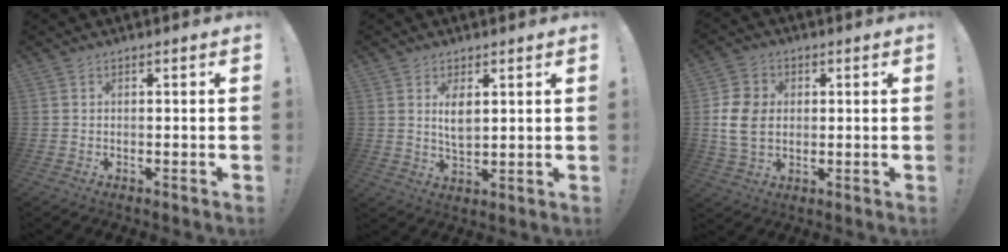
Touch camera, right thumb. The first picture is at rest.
{"total": 5.3, "force": [2.0, 2.9, 3.9], "torque": [-0.054, -0.013, 0.033]}
{"total": 10.8, "force": [0.4, 8.5, 6.6], "torque": [-0.122, 0.007, 0.011]}